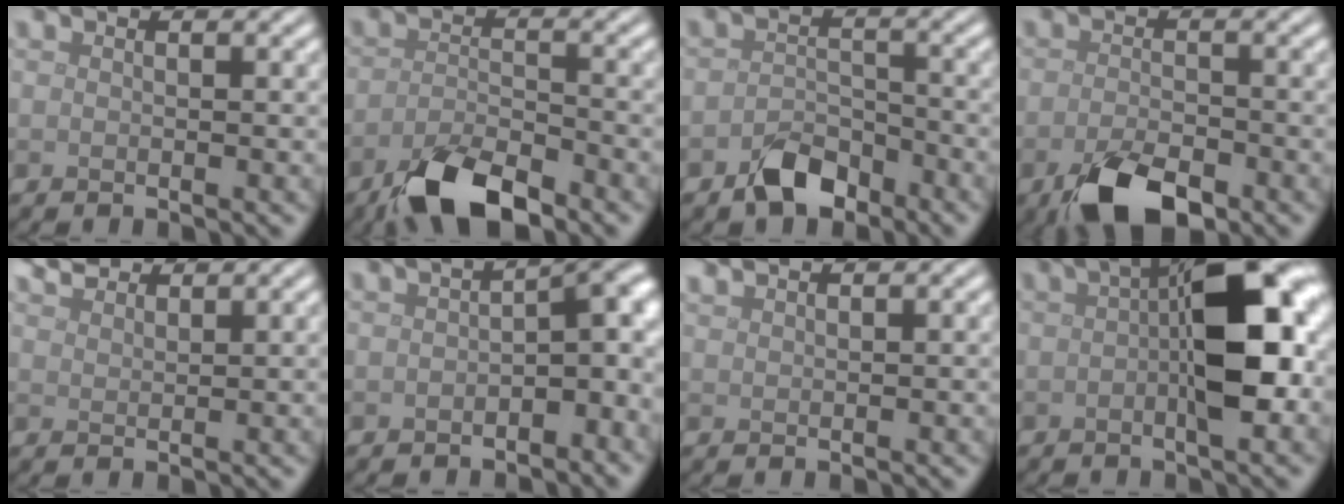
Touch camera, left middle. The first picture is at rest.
{"total": 6.9, "force": [-4.9, 2.3, 4.3], "torque": [-0.084, -0.007, -0.094]}
{"total": 3.6, "force": [-2.6, 2.0, 1.6], "torque": [-0.027, 0.003, -0.050]}
{"total": 6.2, "force": [-3.6, 2.9, 4.2], "torque": [-0.079, -0.011, -0.067]}
{"total": 2.3, "force": [2.2, 0.6, 0.6], "torque": [-0.014, 0.008, 0.041]}
{"total": 5.2, "force": [-1.2, 2.5, 4.4], "torque": [-0.042, 0.010, -0.026]}
{"total": 1.0, "force": [1.0, 0.2, 0.3], "torque": [-0.003, 0.001, 0.017]}
{"total": 10.0, "force": [0.3, 3.3, 9.4], "torque": [-0.138, 0.015, -0.003]}